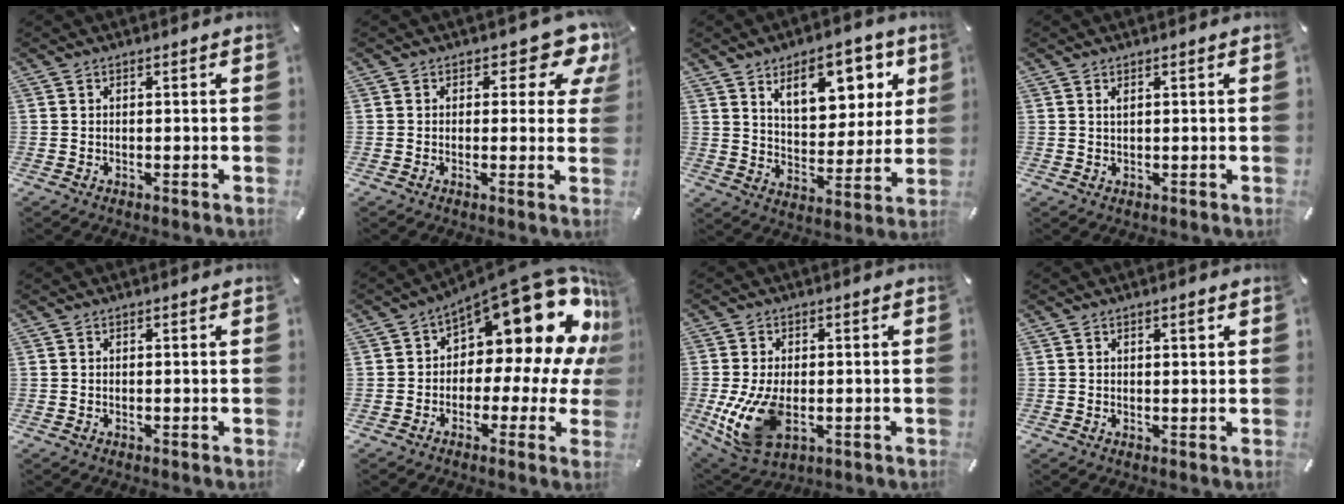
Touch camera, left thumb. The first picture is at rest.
{"total": 8.1, "force": [4.5, 4.0, 5.3], "torque": [-0.050, -0.030, 0.070]}
{"total": 14.2, "force": [8.1, 7.8, 8.7], "torque": [-0.117, -0.034, 0.137]}
{"total": 1.0, "force": [0.5, 0.4, 0.8], "torque": [-0.016, 0.000, 0.010]}
{"total": 0.0}
{"total": 21.0, "force": [9.5, 10.1, 15.8], "torque": [-0.203, -0.085, 0.159]}
{"total": 12.3, "force": [-2.0, 7.7, 9.3], "torque": [-0.206, -0.012, -0.032]}
{"total": 1.5, "force": [0.7, 0.5, 1.2], "torque": [-0.023, 0.002, 0.011]}